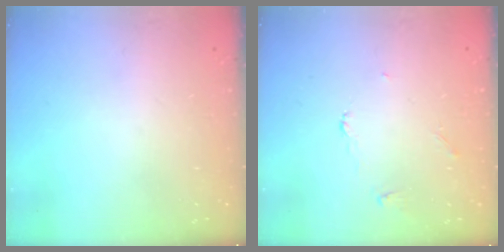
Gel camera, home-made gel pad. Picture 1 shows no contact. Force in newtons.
{"total": 2.7, "press": 2.7, "slide": 0.3}